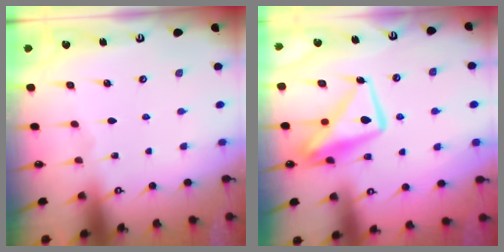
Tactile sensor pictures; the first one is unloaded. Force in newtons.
{"total": 12.7, "press": 12.6, "slide": 1.5}